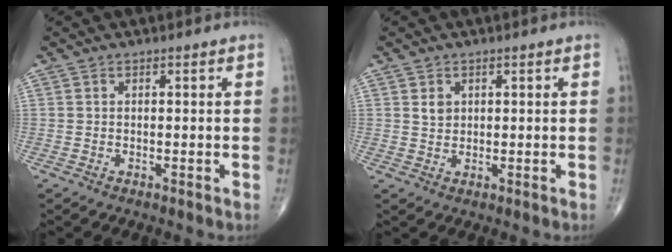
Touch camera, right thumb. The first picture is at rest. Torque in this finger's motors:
{"motor_torque": [-0.44, 0.43, 0.38, -0.02, -0.01]}